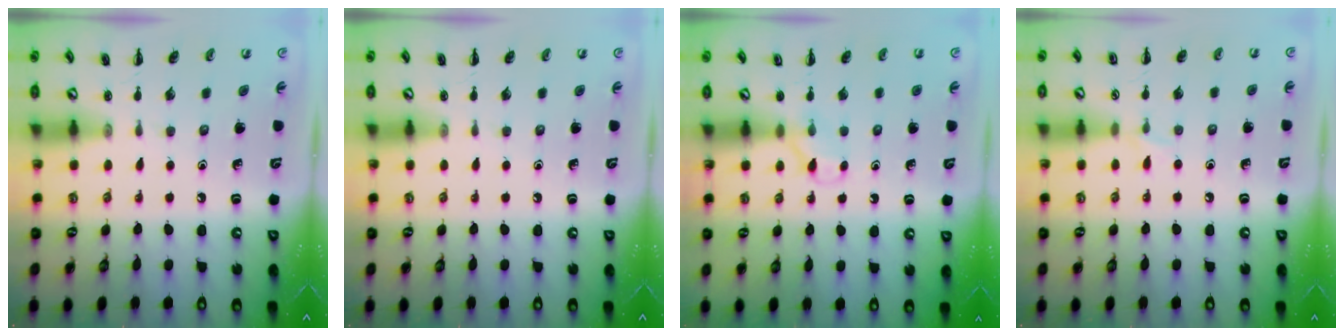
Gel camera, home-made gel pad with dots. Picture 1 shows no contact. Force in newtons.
{"total": 0.0}
{"total": 3.3, "press": 3.2, "slide": 1.0}
{"total": 3.9, "press": 3.6, "slide": 1.5}